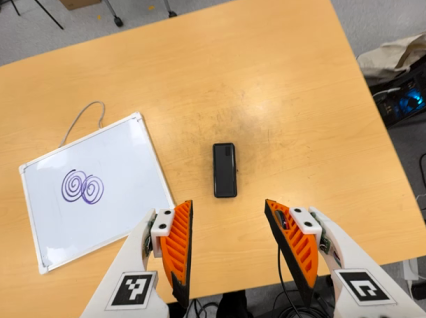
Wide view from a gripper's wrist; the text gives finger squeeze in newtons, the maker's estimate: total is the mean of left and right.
{"total": 0.0}